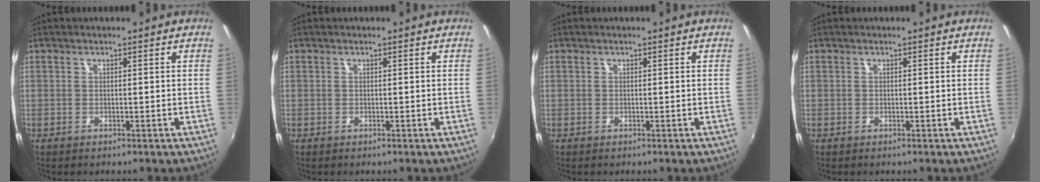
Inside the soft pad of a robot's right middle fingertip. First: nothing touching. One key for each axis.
{"total": 0.0}
{"total": 0.0}
{"total": 0.0}